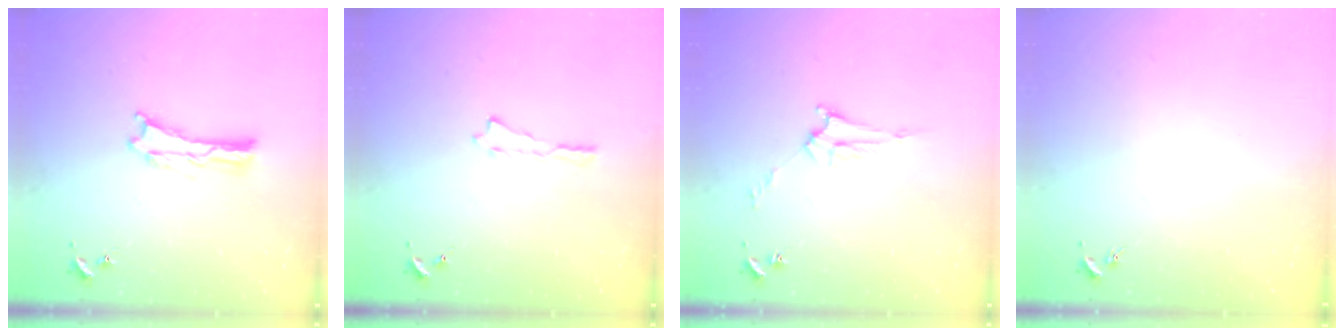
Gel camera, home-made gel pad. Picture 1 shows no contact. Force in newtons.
{"total": 0.0}
{"total": 3.8, "press": 3.8, "slide": 0.3}
{"total": 0.0}